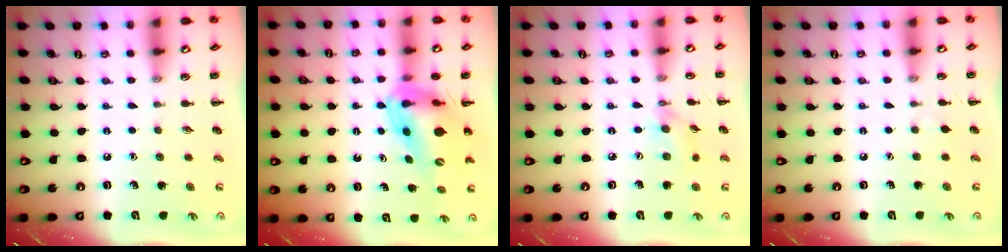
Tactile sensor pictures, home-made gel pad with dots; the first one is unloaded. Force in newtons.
{"total": 15.5, "press": 14.8, "slide": 4.5}
{"total": 4.6, "press": 4.5, "slide": 0.8}
{"total": 2.4, "press": 2.3, "slide": 0.9}